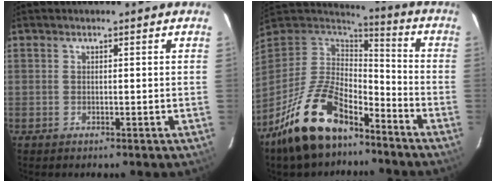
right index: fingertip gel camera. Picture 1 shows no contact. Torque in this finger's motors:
{"motor_torque": [1.11, -1.02, 0.90, 0.21]}